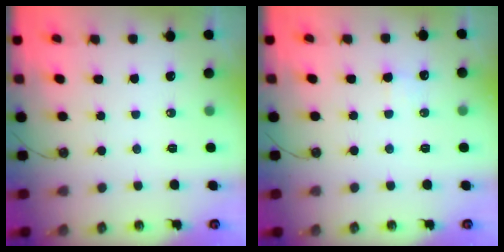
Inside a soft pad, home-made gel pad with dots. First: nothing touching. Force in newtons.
{"total": 5.7, "press": 5.6, "slide": 1.2}